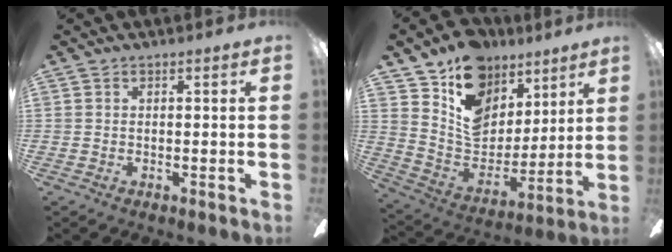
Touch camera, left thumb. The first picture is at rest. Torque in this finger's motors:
{"motor_torque": [0.17, 0.62, 0.07, -0.48, 0.05]}